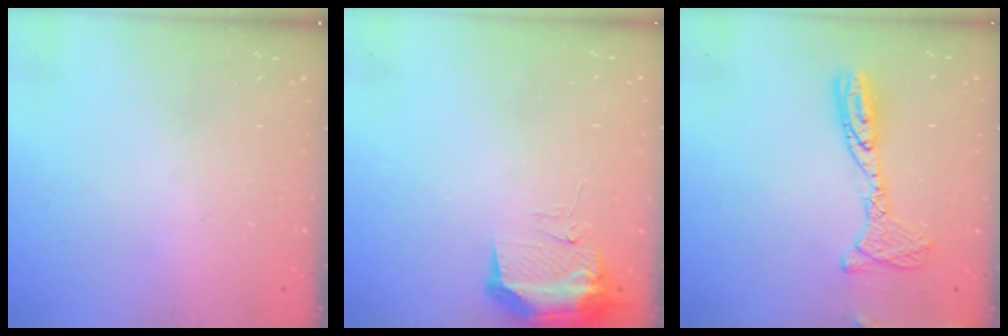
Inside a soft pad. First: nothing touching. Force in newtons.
{"total": 9.5, "press": 9.4, "slide": 1.4}
{"total": 13.7, "press": 13.7, "slide": 1.3}